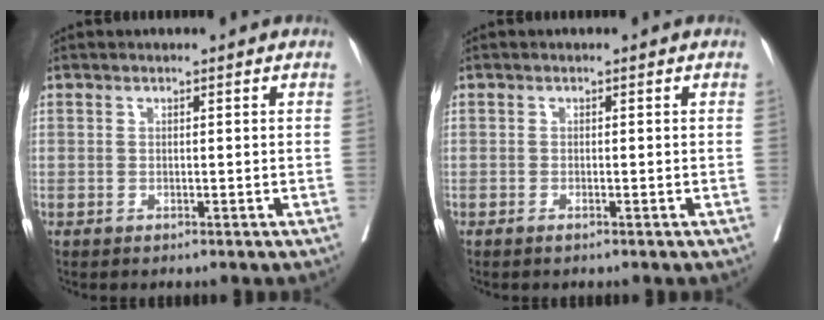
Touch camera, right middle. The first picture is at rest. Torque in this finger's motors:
{"motor_torque": [0.05, -0.06, 0.09, 0.00]}